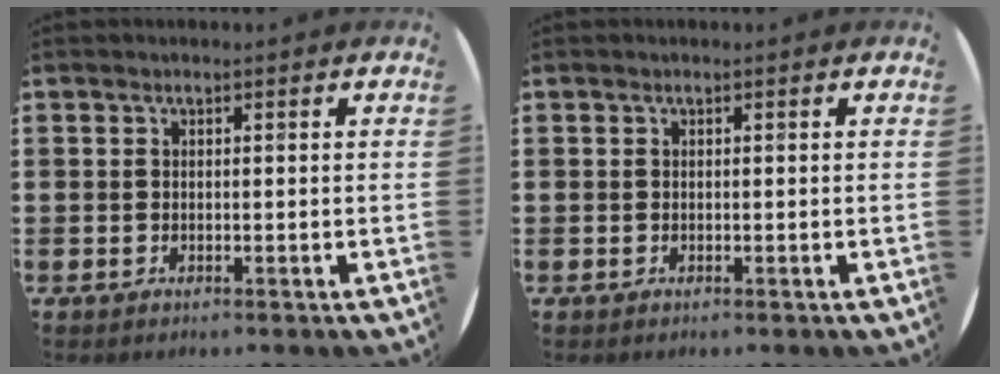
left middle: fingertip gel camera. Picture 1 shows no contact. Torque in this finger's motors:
{"motor_torque": [-0.09, 0.04, 0.00, 0.01]}